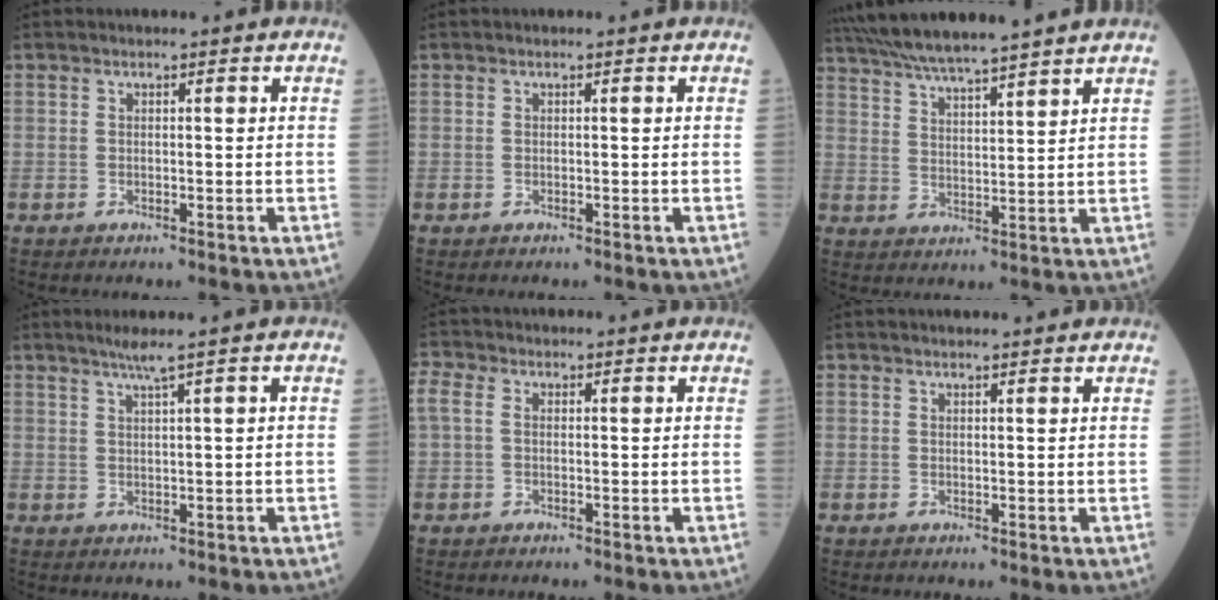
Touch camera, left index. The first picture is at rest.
{"total": 0.0}
{"total": 14.8, "force": [13.3, 0.1, 6.6], "torque": [-0.126, 0.026, 0.215]}
{"total": 2.4, "force": [1.7, -0.9, 1.5], "torque": [-0.032, -0.001, 0.038]}
{"total": 2.4, "force": [0.3, 1.5, 1.9], "torque": [-0.057, 0.016, 0.005]}
{"total": 2.7, "force": [2.6, 0.5, 0.6], "torque": [-0.010, 0.013, 0.030]}